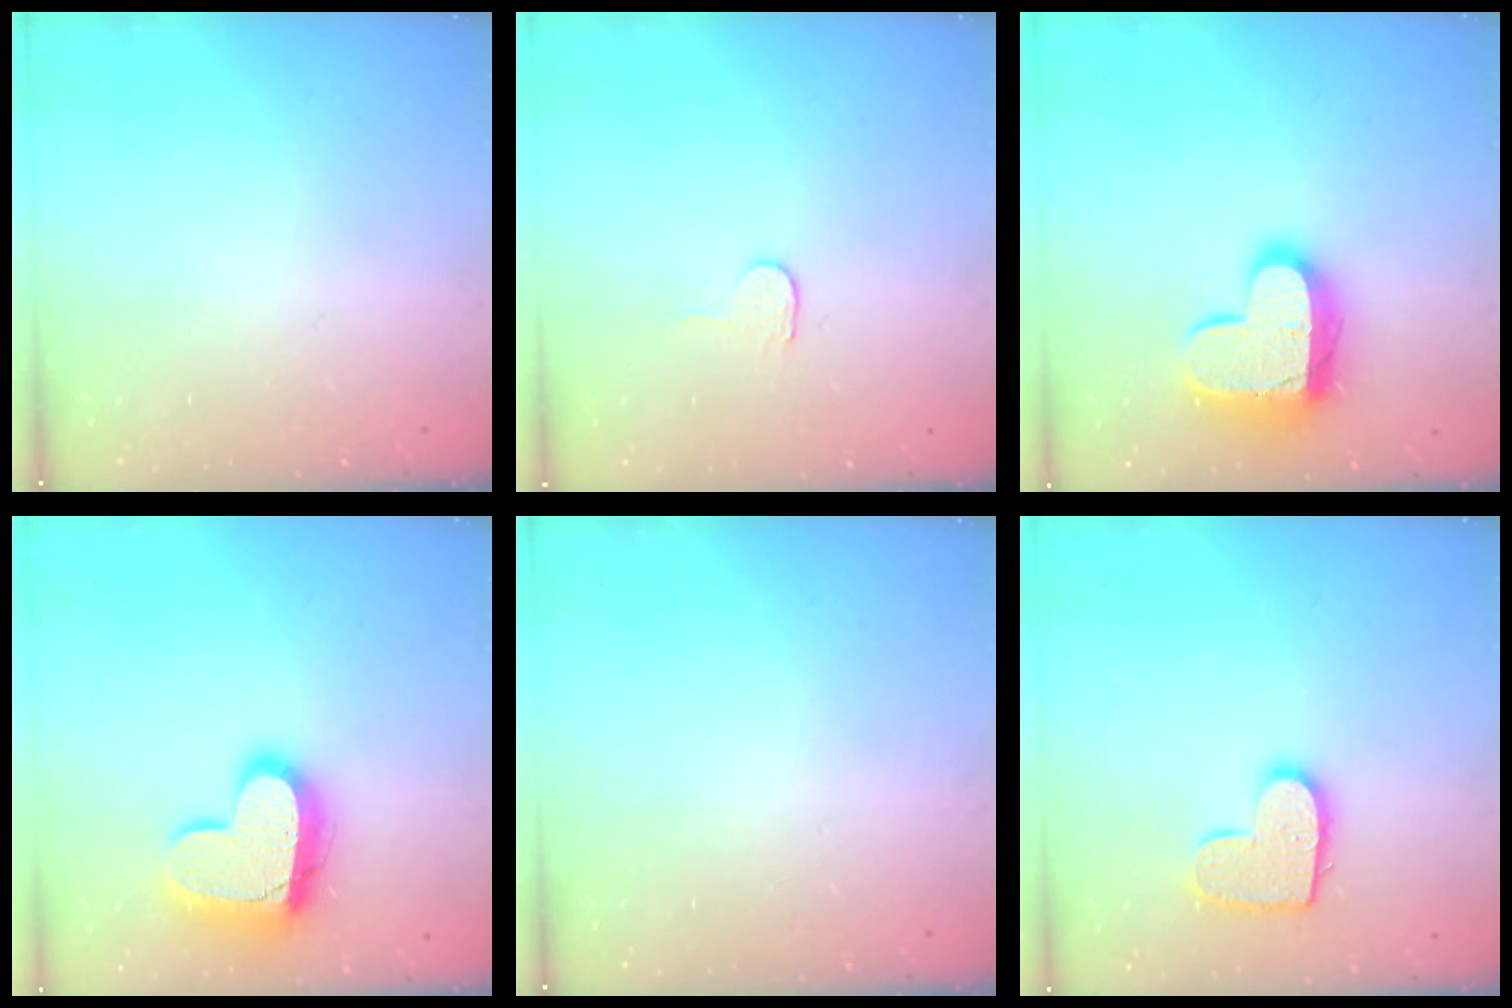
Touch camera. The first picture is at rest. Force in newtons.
{"total": 2.7, "press": 2.7, "slide": 0.2}
{"total": 16.7, "press": 16.6, "slide": 1.3}
{"total": 18.2, "press": 18.2, "slide": 1.4}
{"total": 0.0}
{"total": 12.0, "press": 12.0, "slide": 0.8}